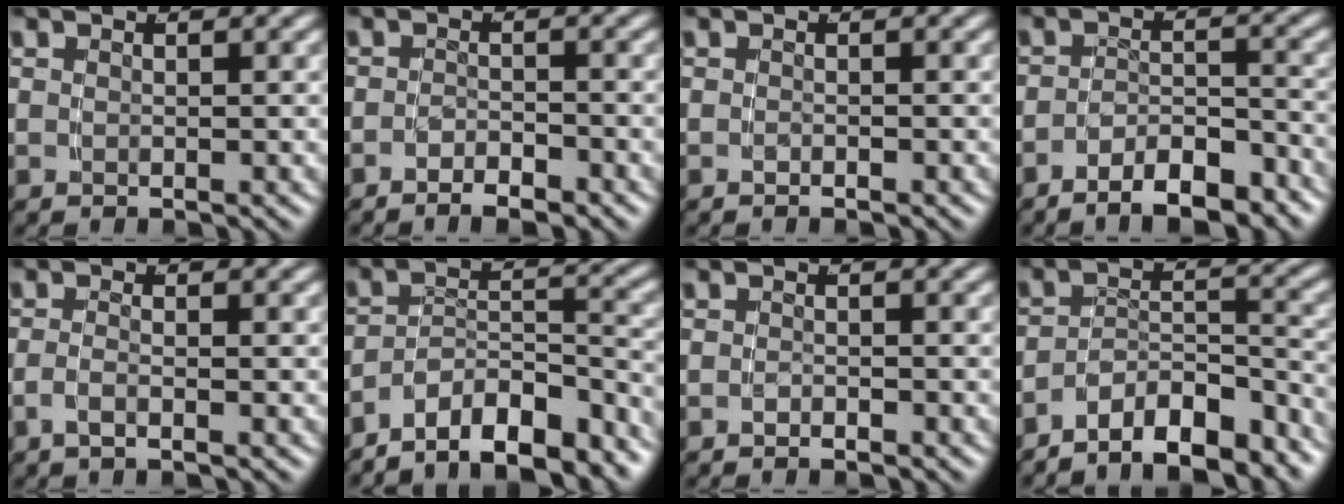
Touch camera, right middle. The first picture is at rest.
{"total": 2.3, "force": [-2.2, 0.2, 0.7], "torque": [-0.008, -0.001, -0.038]}
{"total": 0.7, "force": [-0.6, -0.4, 0.0], "torque": [-0.001, -0.002, -0.008]}
{"total": 6.1, "force": [-5.7, 1.3, 2.0], "torque": [-0.024, -0.011, -0.091]}
{"total": 1.6, "force": [-1.2, -0.3, 1.0], "torque": [-0.025, -0.007, -0.019]}
{"total": 9.4, "force": [-7.6, 3.8, 4.0], "torque": [-0.059, -0.022, -0.113]}
{"total": 1.0, "force": [-0.9, -0.3, 0.0], "torque": [-0.002, -0.004, -0.014]}
{"total": 8.3, "force": [-7.0, 3.0, 3.3], "torque": [-0.046, -0.020, -0.106]}